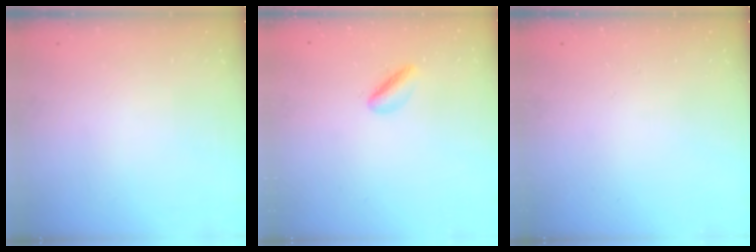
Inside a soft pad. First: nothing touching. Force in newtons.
{"total": 3.7, "press": 3.7, "slide": 0.5}
{"total": 0.0}